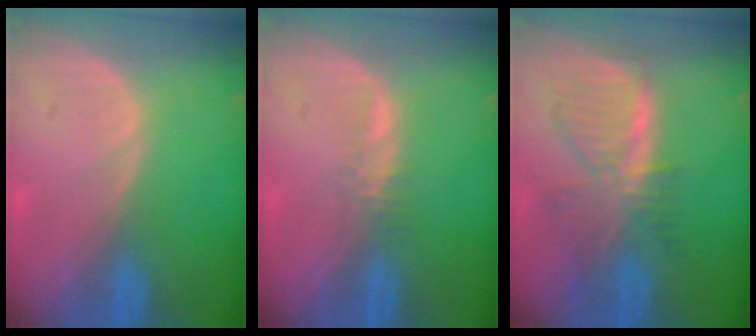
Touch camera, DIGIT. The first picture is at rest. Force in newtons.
{"total": 1.3, "press": 1.2, "slide": 0.5}
{"total": 7.5, "press": 6.8, "slide": 3.1}